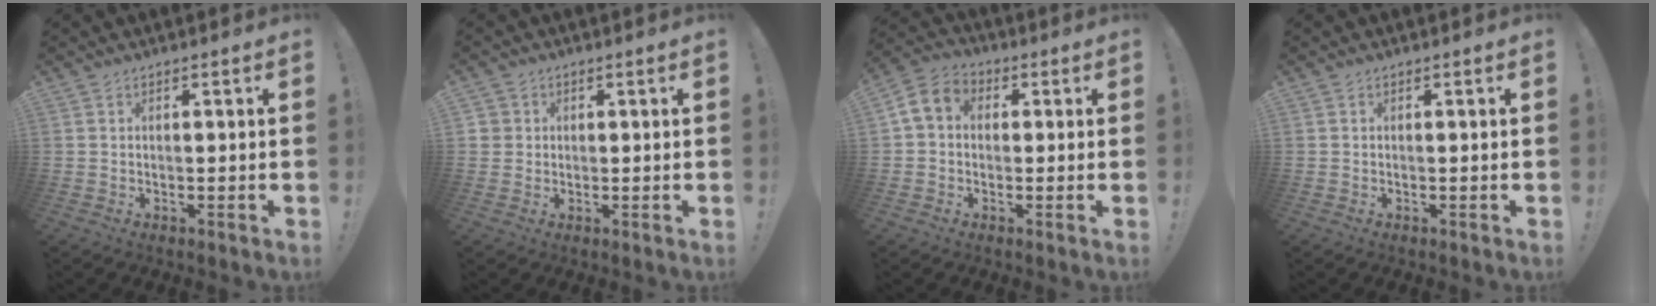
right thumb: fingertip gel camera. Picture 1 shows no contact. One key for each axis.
{"total": 2.4, "fx": 0.5, "fy": 2.3, "fz": 0.2, "tx": 0.000, "ty": 0.000, "tz": 0.009}
{"total": 7.2, "fx": 0.6, "fy": 5.9, "fz": 4.1, "tx": -0.076, "ty": 0.018, "tz": 0.020}
{"total": 0.0}